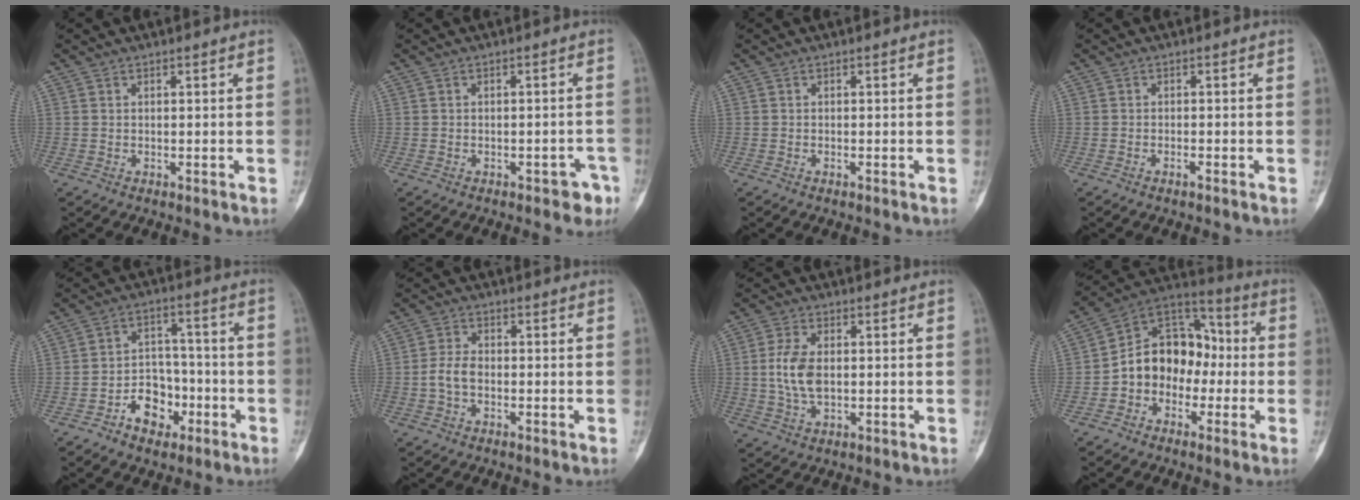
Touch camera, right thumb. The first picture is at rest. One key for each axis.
{"total": 3.5, "fx": -2.1, "fy": 1.8, "fz": 2.2, "tx": -0.009, "ty": 0.020, "tz": -0.023}
{"total": 0.0}
{"total": 0.9, "fx": -0.7, "fy": 0.2, "fz": 0.6, "tx": -0.010, "ty": 0.005, "tz": -0.014}
{"total": 8.9, "fx": -4.3, "fy": 6.4, "fz": 4.4, "tx": -0.028, "ty": 0.045, "tz": -0.072}
{"total": 4.0, "fx": -1.0, "fy": 2.5, "fz": 2.9, "tx": -0.055, "ty": 0.012, "tz": -0.024}
{"total": 7.2, "fx": 0.2, "fy": 4.2, "fz": 5.9, "tx": -0.120, "ty": -0.001, "tz": 0.003}
{"total": 14.1, "fx": -2.3, "fy": 11.0, "fz": 8.6, "tx": -0.096, "ty": 0.058, "tz": -0.054}